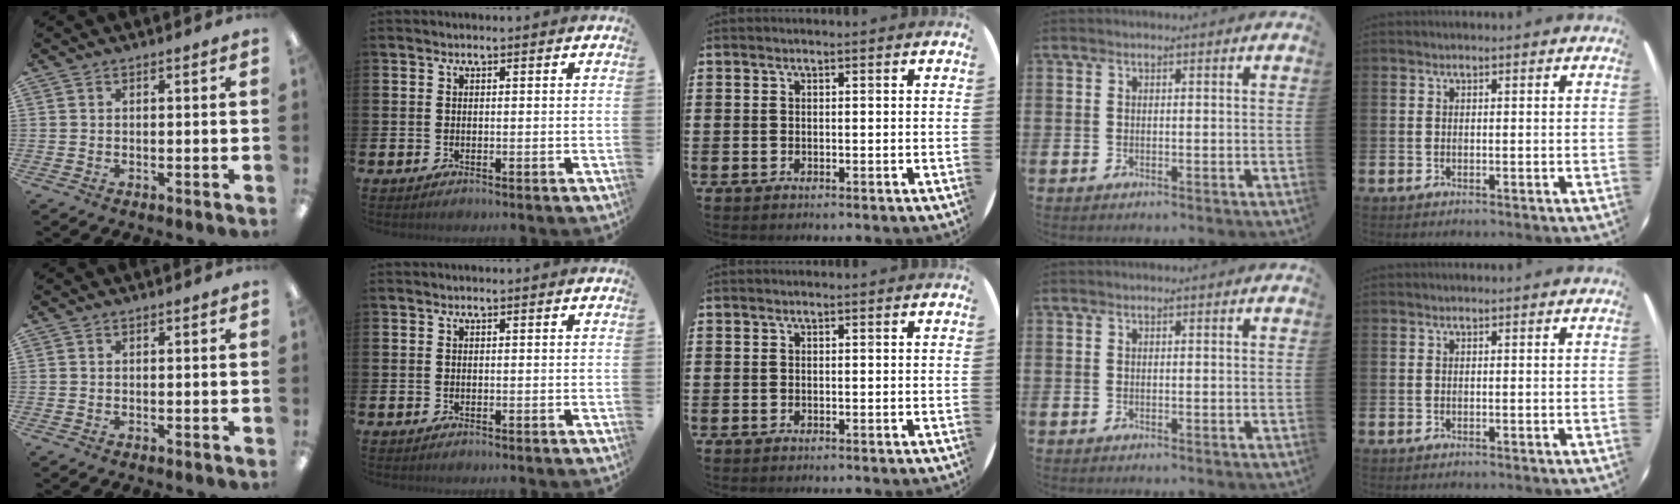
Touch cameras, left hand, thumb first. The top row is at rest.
{}